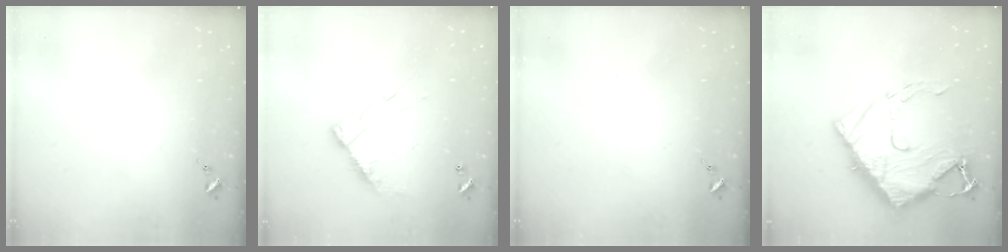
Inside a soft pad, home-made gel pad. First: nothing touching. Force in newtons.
{"total": 11.4, "press": 11.4, "slide": 0.7}
{"total": 0.0}
{"total": 18.3, "press": 18.2, "slide": 2.1}